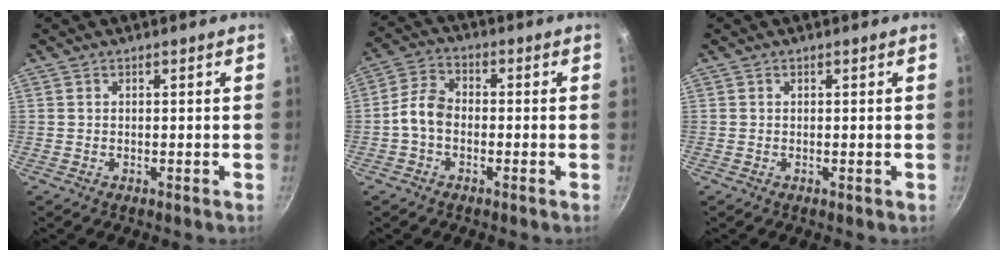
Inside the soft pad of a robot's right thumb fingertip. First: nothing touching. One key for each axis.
{"total": 5.9, "fx": -1.4, "fy": 4.1, "fz": 4.0, "tx": -0.072, "ty": 0.030, "tz": -0.040}
{"total": 0.0}